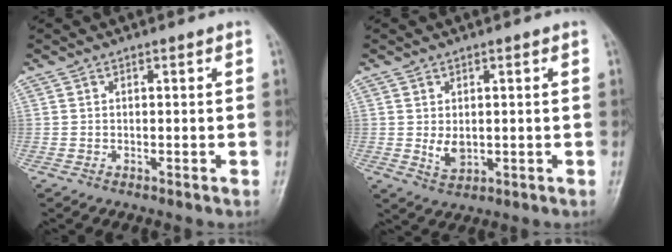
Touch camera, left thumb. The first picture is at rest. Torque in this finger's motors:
{"motor_torque": [0.40, 0.46, 0.35, -0.12, 0.01]}